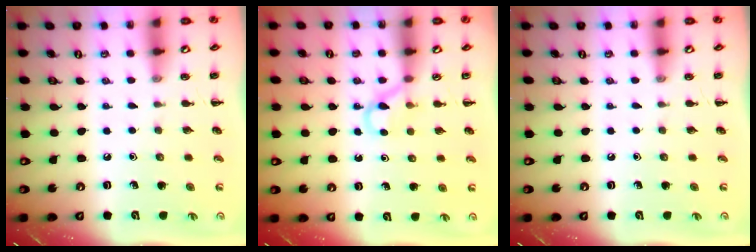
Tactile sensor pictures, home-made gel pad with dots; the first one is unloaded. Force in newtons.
{"total": 3.6, "press": 3.4, "slide": 1.3}
{"total": 0.0}